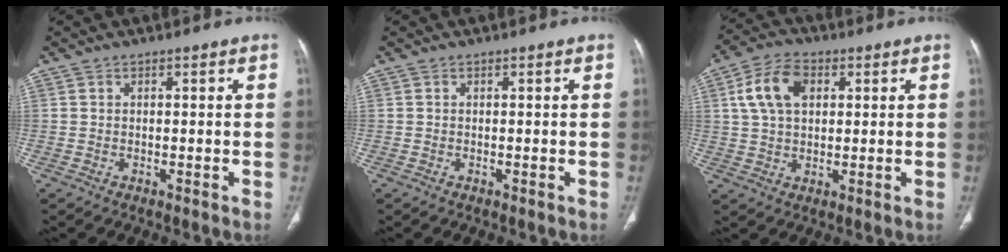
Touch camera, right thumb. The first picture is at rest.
{"total": 0.0}
{"total": 9.4, "force": [2.7, 6.0, 6.7], "torque": [-0.122, 0.010, 0.048]}